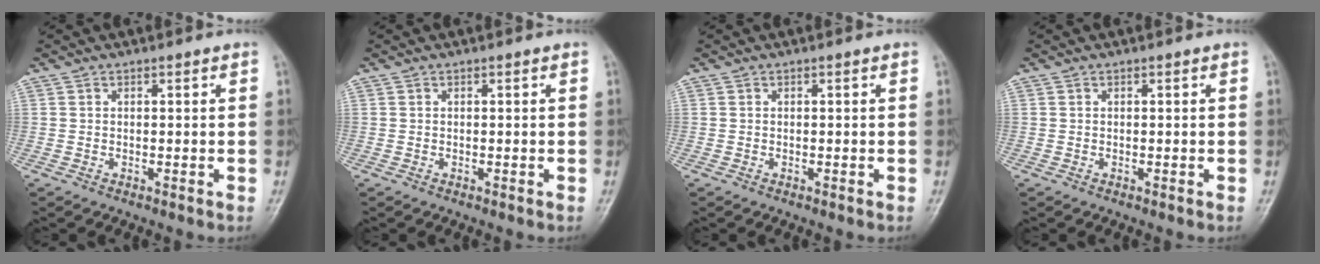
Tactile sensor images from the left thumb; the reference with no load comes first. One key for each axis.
{"total": 0.0}
{"total": 0.0}
{"total": 0.0}